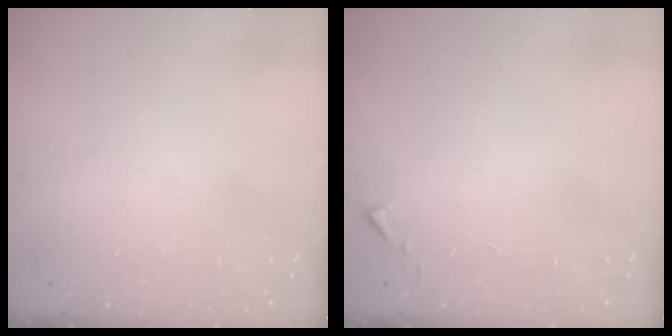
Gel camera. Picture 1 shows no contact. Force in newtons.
{"total": 1.1, "press": 1.1, "slide": 0.1}